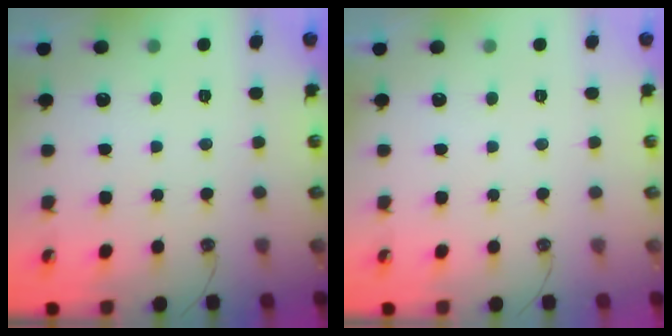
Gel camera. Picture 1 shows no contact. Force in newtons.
{"total": 0.0}